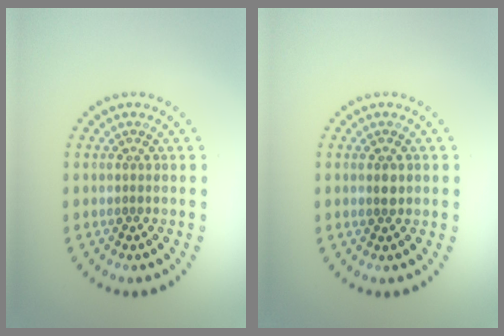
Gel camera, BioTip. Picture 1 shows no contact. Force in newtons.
{"total": 1.1, "press": 1.1, "slide": 0.3}